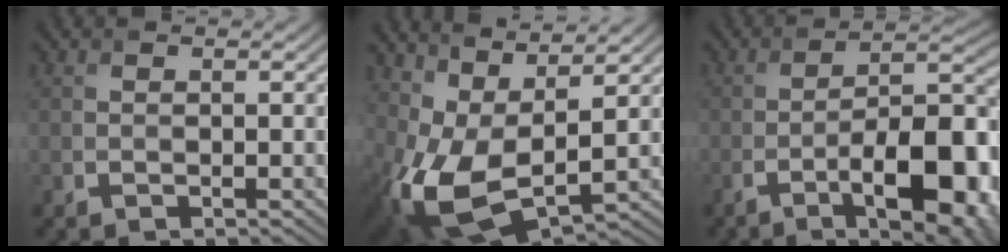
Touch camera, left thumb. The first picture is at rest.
{"total": 11.8, "force": [2.6, 5.9, 9.9], "torque": [-0.226, -0.008, 0.054]}
{"total": 13.8, "force": [-6.8, 4.1, 11.3], "torque": [-0.156, 0.005, -0.106]}